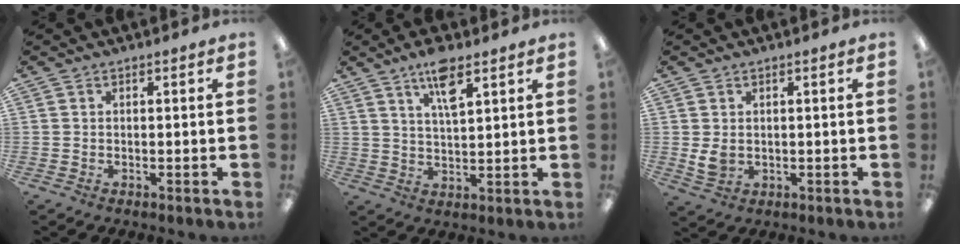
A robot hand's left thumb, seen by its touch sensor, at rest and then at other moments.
{"total": 6.7, "force": [4.5, 1.7, 4.7], "torque": [-0.081, -0.015, 0.073]}
{"total": 3.6, "force": [0.7, 2.5, 2.4], "torque": [-0.037, -0.007, 0.011]}